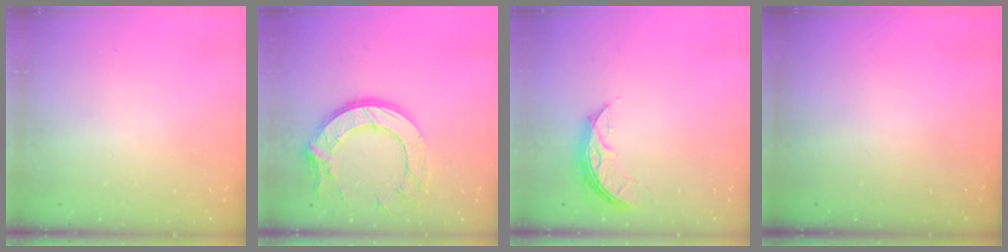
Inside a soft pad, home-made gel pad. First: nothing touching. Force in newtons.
{"total": 15.9, "press": 15.9, "slide": 1.0}
{"total": 6.1, "press": 6.1, "slide": 0.4}
{"total": 0.0}